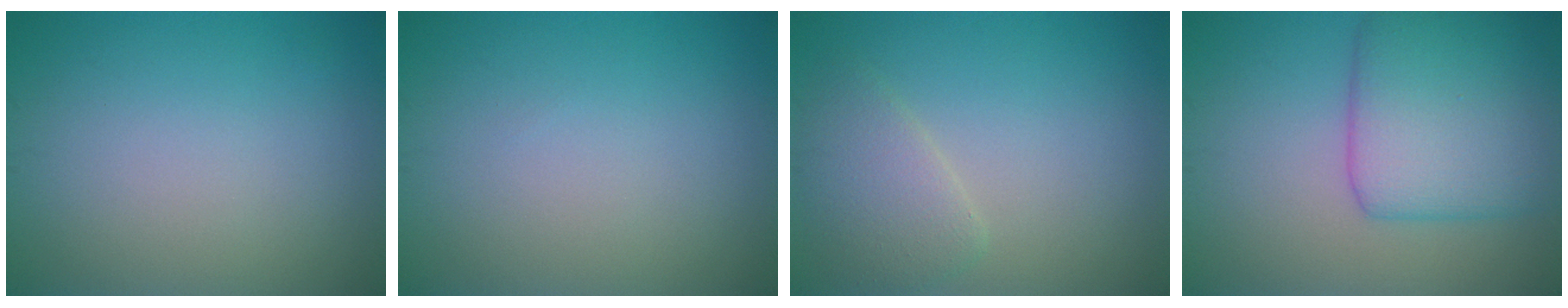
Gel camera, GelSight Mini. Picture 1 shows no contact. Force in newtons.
{"total": 0.0}
{"total": 2.9, "press": 2.8, "slide": 0.4}
{"total": 7.3, "press": 7.3, "slide": 0.1}